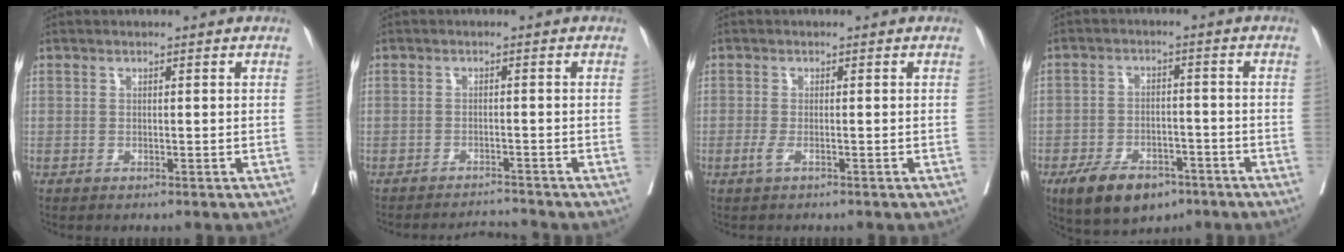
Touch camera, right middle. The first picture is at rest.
{"total": 2.9, "force": [-2.7, -0.9, -0.6], "torque": [0.010, -0.012, -0.041]}
{"total": 1.2, "force": [-0.6, 0.2, 1.0], "torque": [-0.025, -0.003, -0.011]}
{"total": 9.0, "force": [-5.7, 4.8, 5.1], "torque": [-0.086, -0.002, -0.086]}